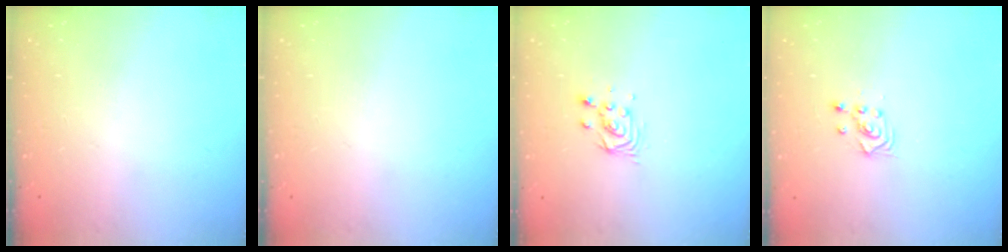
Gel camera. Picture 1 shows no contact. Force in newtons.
{"total": 0.0}
{"total": 3.8, "press": 3.8, "slide": 0.3}
{"total": 2.3, "press": 2.3, "slide": 0.3}